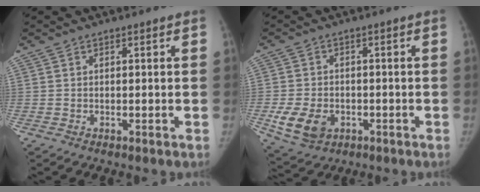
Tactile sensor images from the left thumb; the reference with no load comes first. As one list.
[{"total": 7.8, "force": [-2.4, 5.9, 4.6], "torque": [-0.078, 0.001, -0.031]}]